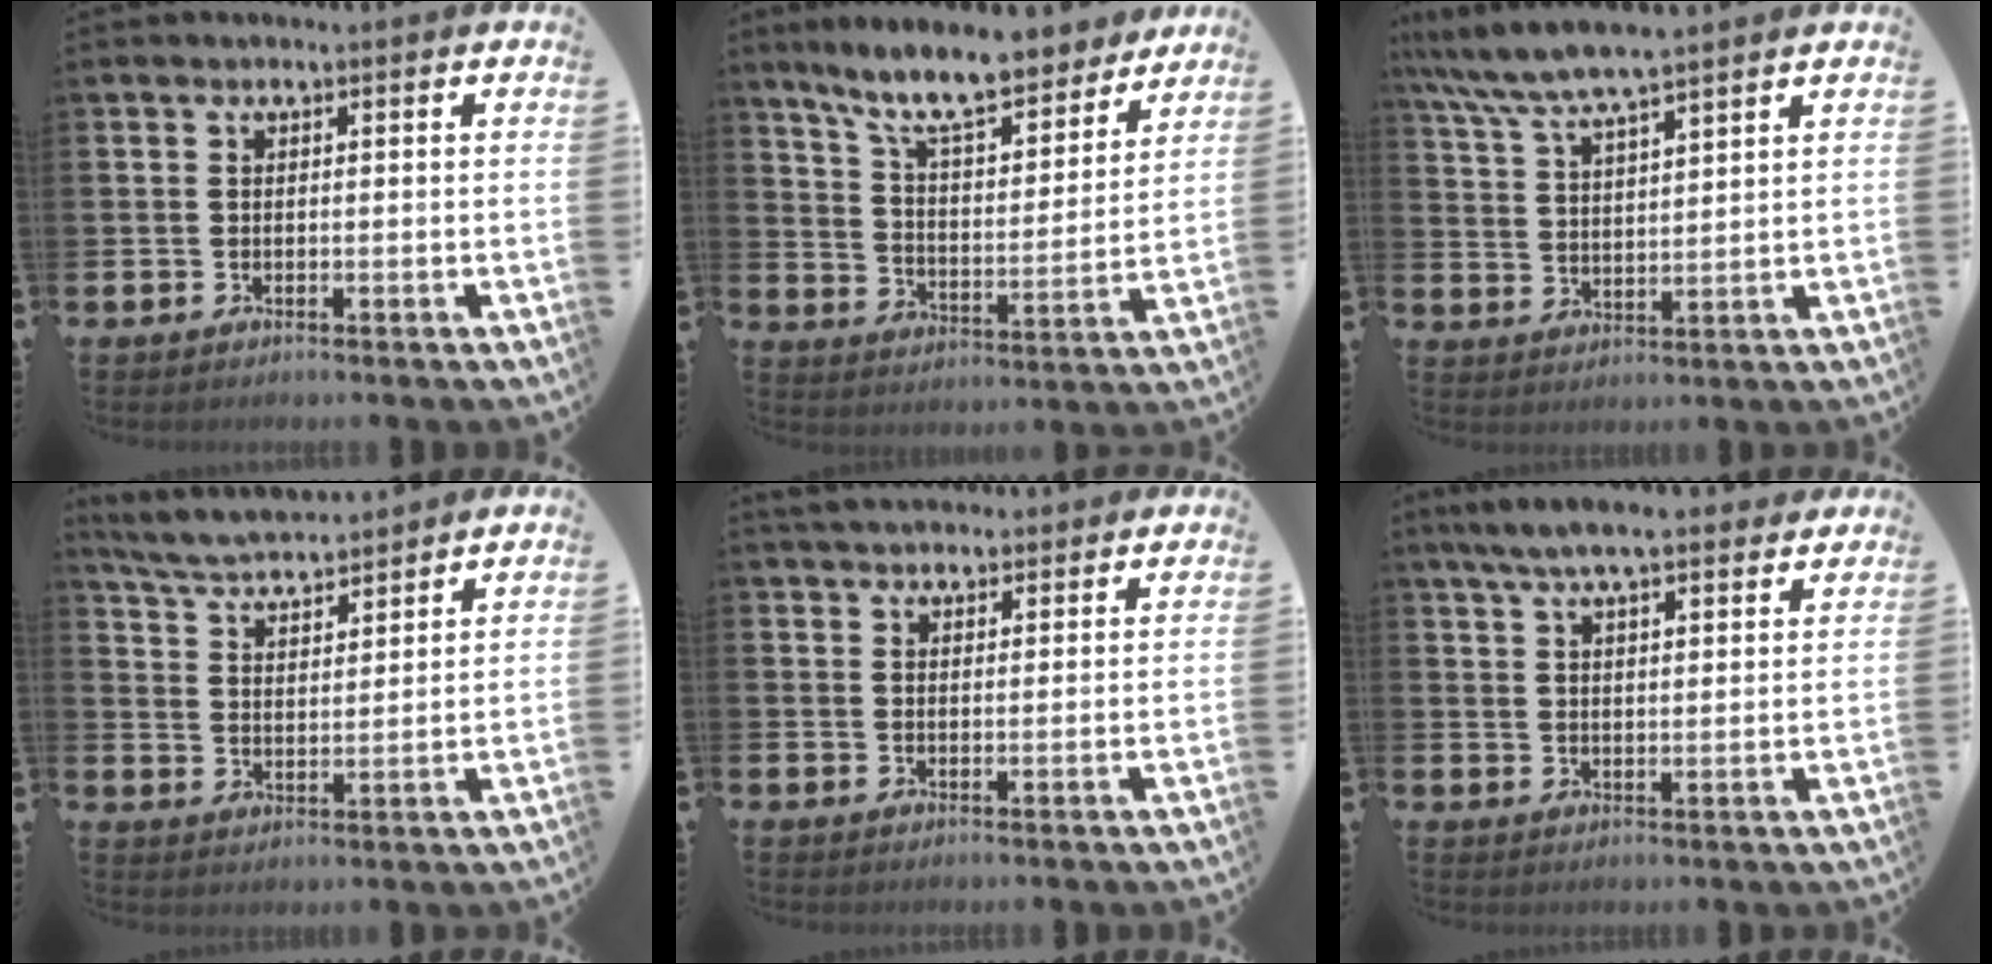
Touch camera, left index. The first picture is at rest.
{"total": 11.5, "force": [10.1, 2.2, 5.1], "torque": [-0.121, -0.059, 0.176]}
{"total": 6.7, "force": [6.3, 0.4, 2.4], "torque": [-0.072, -0.027, 0.112]}
{"total": 5.4, "force": [5.4, 0.3, 0.8], "torque": [-0.042, -0.032, 0.095]}
{"total": 3.6, "force": [3.5, 0.9, 0.4], "torque": [-0.011, -0.011, 0.064]}
{"total": 6.7, "force": [6.1, 1.0, 2.5], "torque": [-0.060, -0.019, 0.111]}